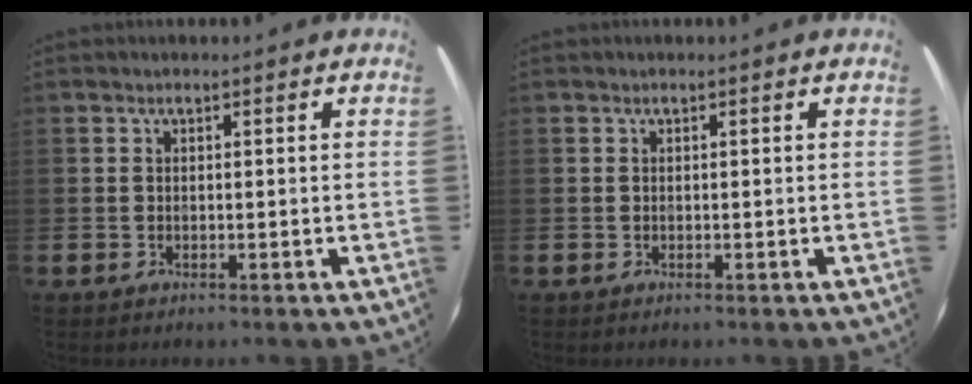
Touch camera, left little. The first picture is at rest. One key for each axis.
{"total": 0.0}